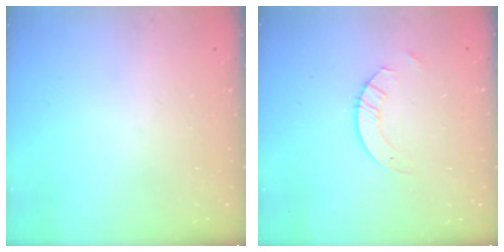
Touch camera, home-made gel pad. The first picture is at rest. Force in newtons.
{"total": 4.0, "press": 4.0, "slide": 0.4}